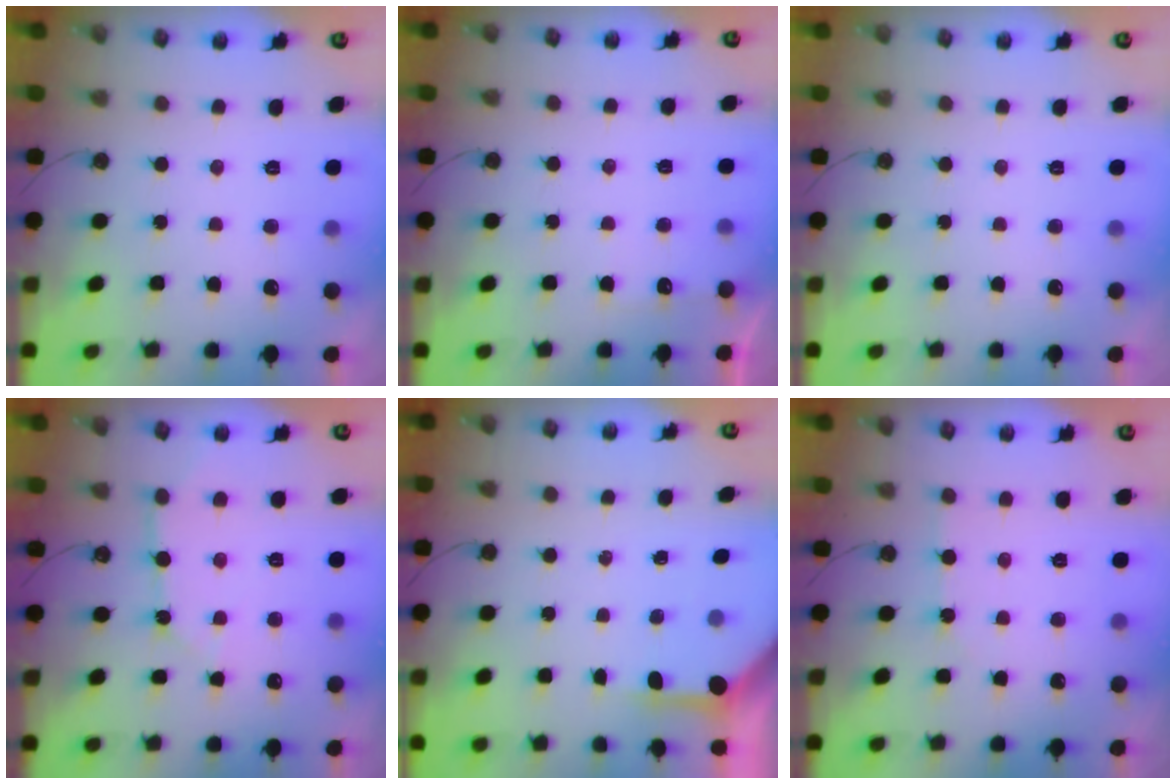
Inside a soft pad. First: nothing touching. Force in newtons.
{"total": 3.8, "press": 3.8, "slide": 0.6}
{"total": 0.5, "press": 0.4, "slide": 0.4}
{"total": 6.8, "press": 6.8, "slide": 0.7}
{"total": 3.5, "press": 3.5, "slide": 0.4}
{"total": 2.2, "press": 2.2, "slide": 0.4}